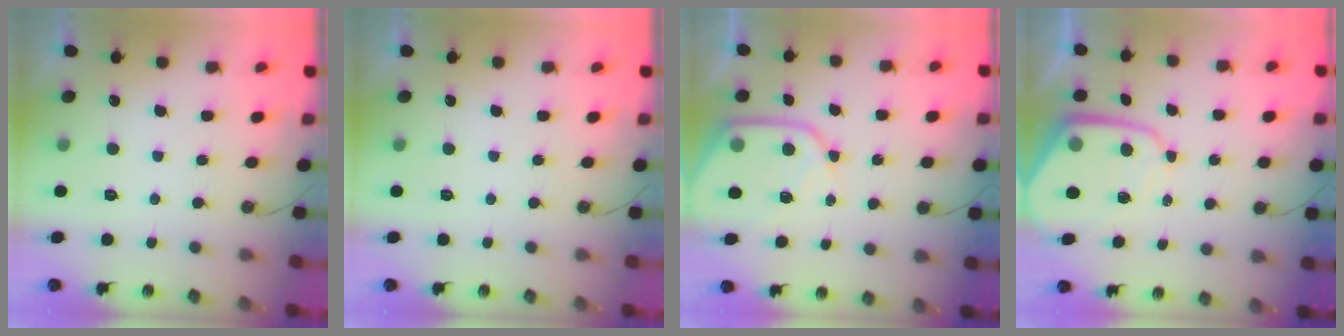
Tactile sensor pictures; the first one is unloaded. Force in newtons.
{"total": 0.0}
{"total": 12.7, "press": 12.7, "slide": 1.4}
{"total": 9.6, "press": 9.6, "slide": 0.9}